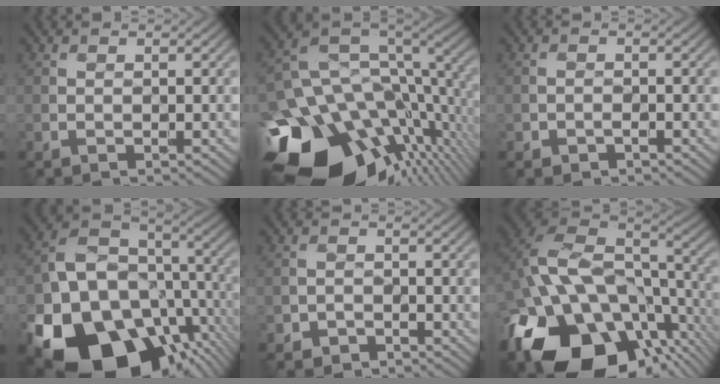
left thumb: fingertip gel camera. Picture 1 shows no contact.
{"total": 18.8, "force": [-8.1, 11.9, 12.1], "torque": [-0.273, -0.042, -0.119]}
{"total": 1.4, "force": [-0.8, 0.9, 0.6], "torque": [-0.012, 0.000, -0.017]}
{"total": 22.5, "force": [-10.2, 15.8, 12.3], "torque": [-0.244, -0.044, -0.141]}
{"total": 1.8, "force": [-1.3, 1.2, 0.3], "torque": [-0.003, 0.002, -0.026]}
{"total": 21.2, "force": [-8.0, 14.0, 13.8], "torque": [-0.300, -0.039, -0.102]}